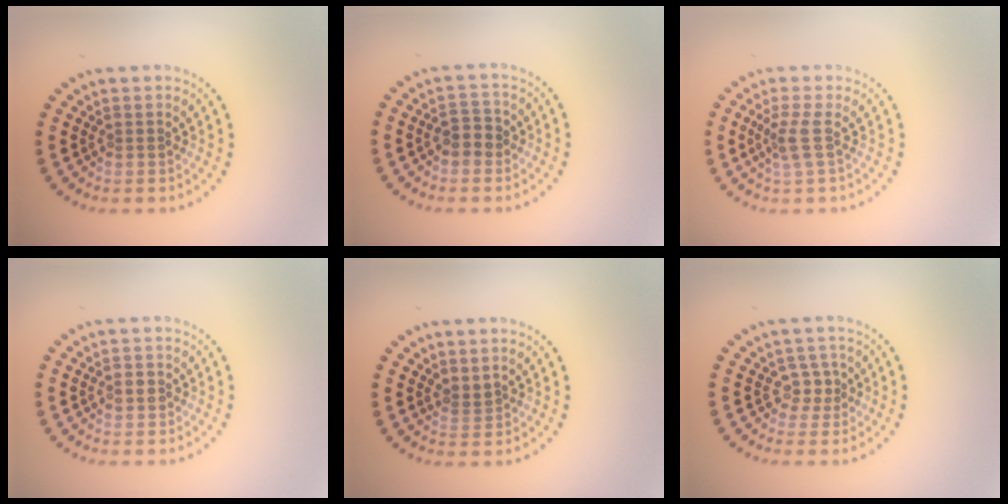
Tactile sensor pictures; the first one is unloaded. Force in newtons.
{"total": 1.8, "press": 1.7, "slide": 0.5}
{"total": 2.0, "press": 1.6, "slide": 1.3}
{"total": 1.2, "press": 1.2, "slide": 0.3}
{"total": 1.1, "press": 0.8, "slide": 0.7}
{"total": 1.6, "press": 1.3, "slide": 1.0}